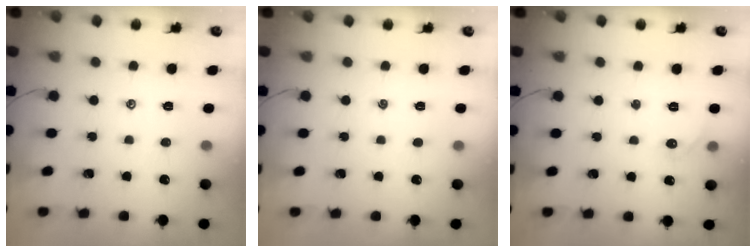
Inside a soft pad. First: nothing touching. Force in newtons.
{"total": 0.0}
{"total": 5.2, "press": 5.0, "slide": 1.3}